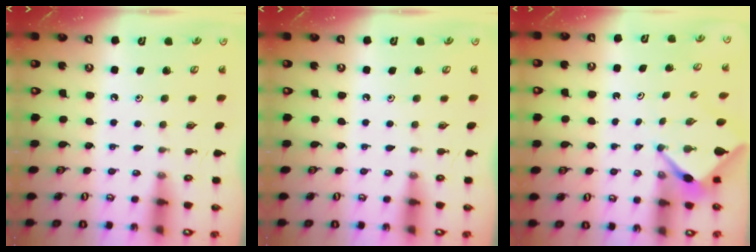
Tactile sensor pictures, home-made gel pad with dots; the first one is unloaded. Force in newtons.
{"total": 0.0}
{"total": 2.9, "press": 2.9, "slide": 0.4}